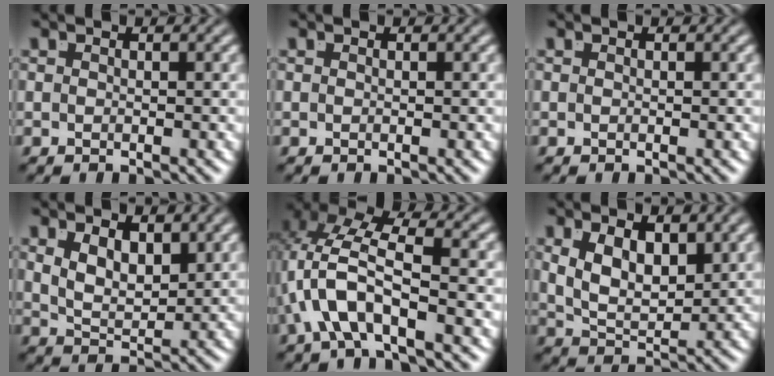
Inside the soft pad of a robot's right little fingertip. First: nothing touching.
{"total": 0.0}
{"total": 0.0}
{"total": 3.9, "force": [1.4, 2.5, 2.7], "torque": [-0.049, -0.010, 0.022]}
{"total": 5.9, "force": [0.5, 3.0, 5.1], "torque": [-0.124, -0.008, 0.013]}
{"total": 5.1, "force": [1.1, 3.5, 3.6], "torque": [-0.076, -0.019, 0.024]}